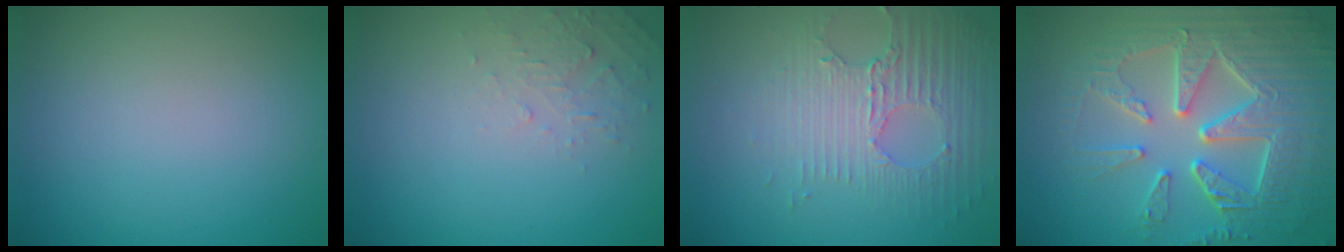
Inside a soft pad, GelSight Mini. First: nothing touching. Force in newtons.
{"total": 1.7, "press": 1.7, "slide": 0.2}
{"total": 3.5, "press": 3.3, "slide": 1.3}
{"total": 9.0, "press": 6.5, "slide": 6.3}